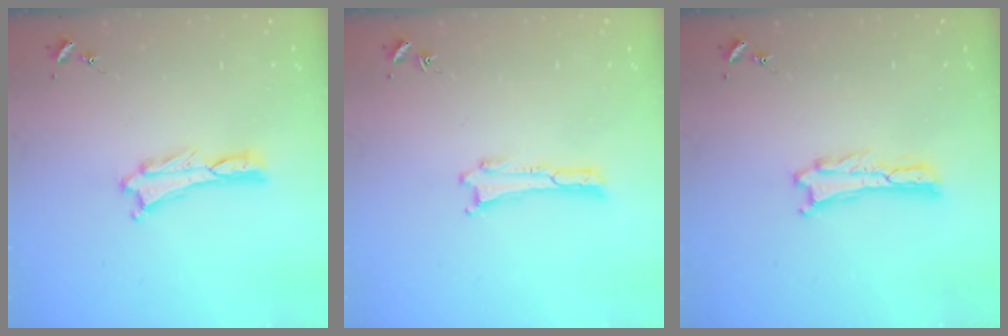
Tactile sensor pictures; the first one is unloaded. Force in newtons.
{"total": 0.0}
{"total": 0.6, "press": 0.5, "slide": 0.2}